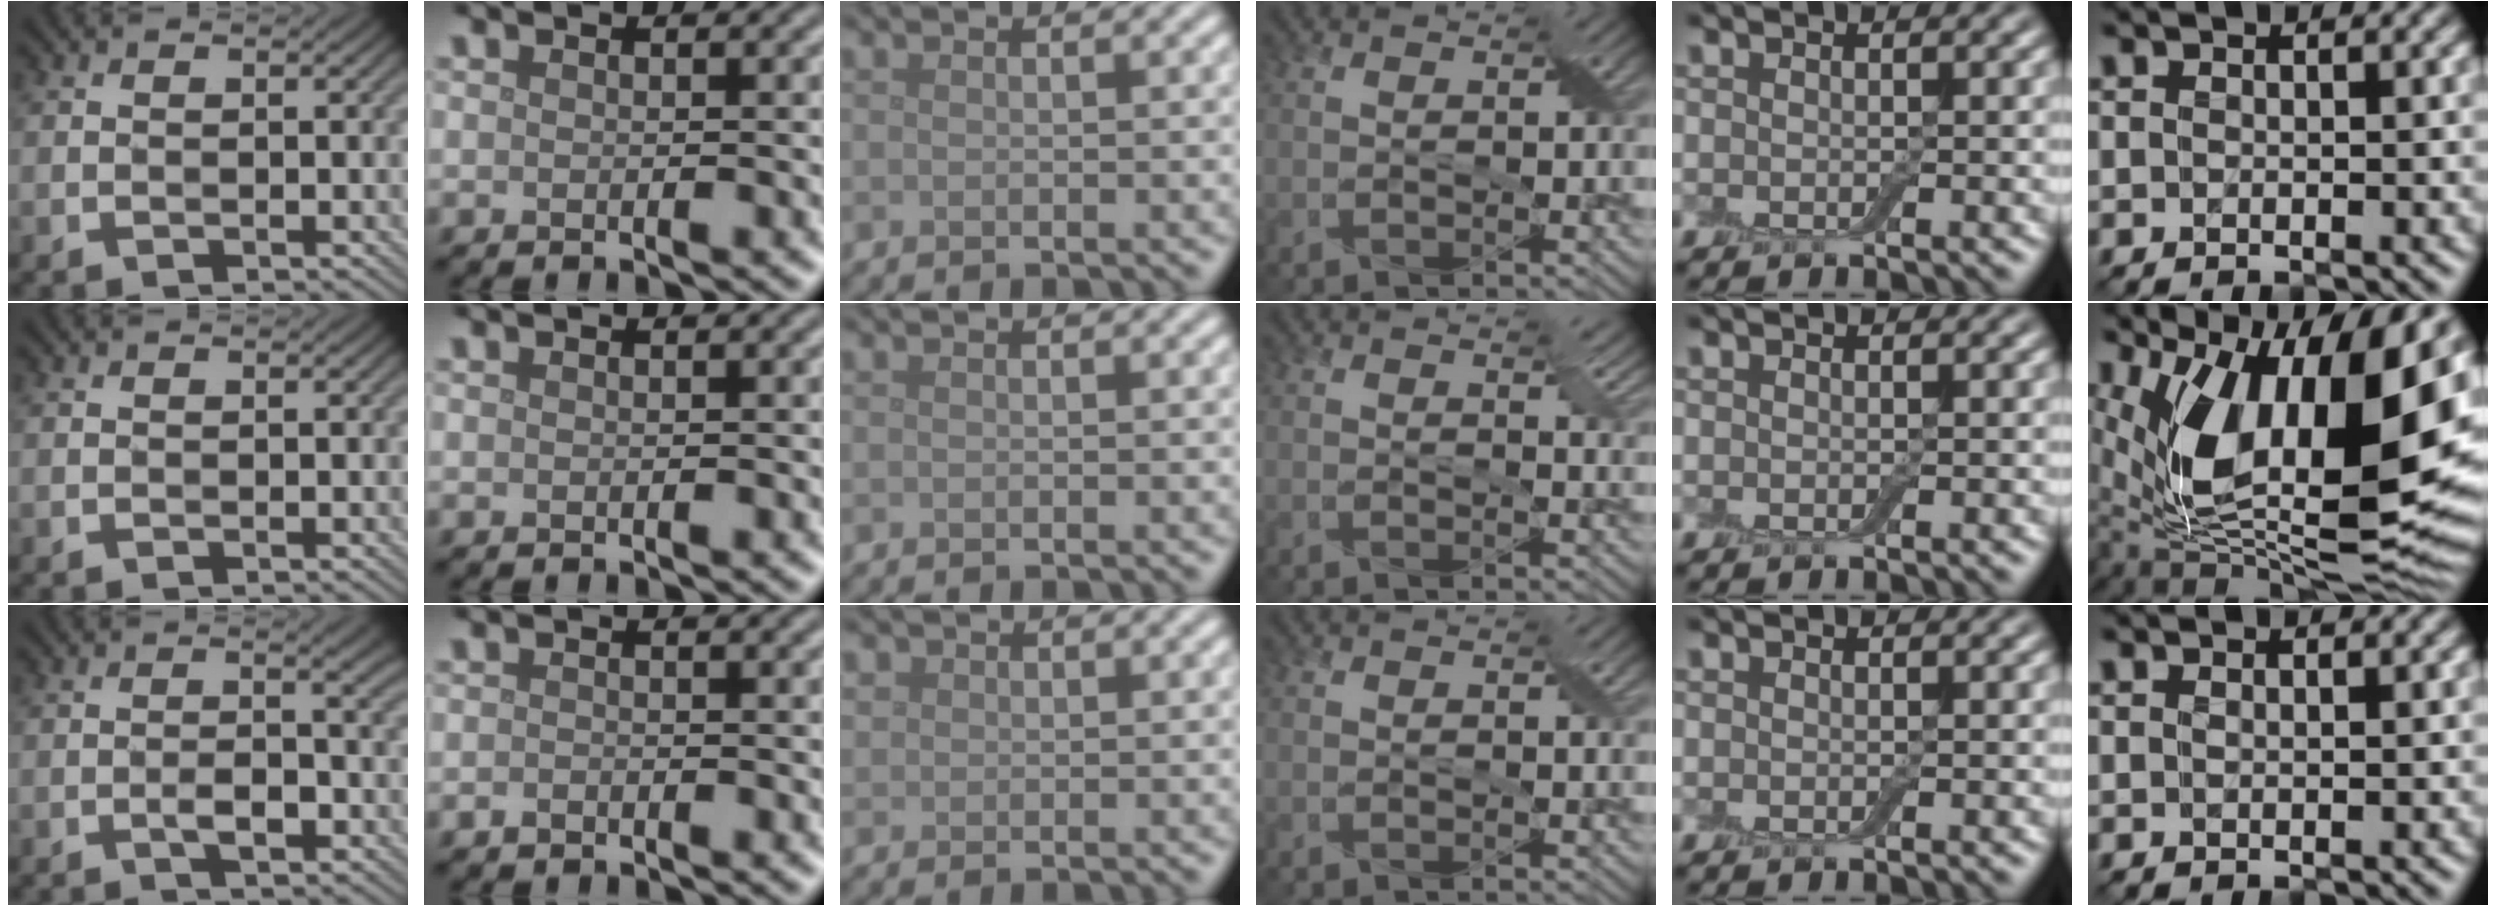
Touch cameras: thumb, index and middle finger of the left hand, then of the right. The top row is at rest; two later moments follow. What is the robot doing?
{"motion": "peel", "object": "adhesive wrap"}